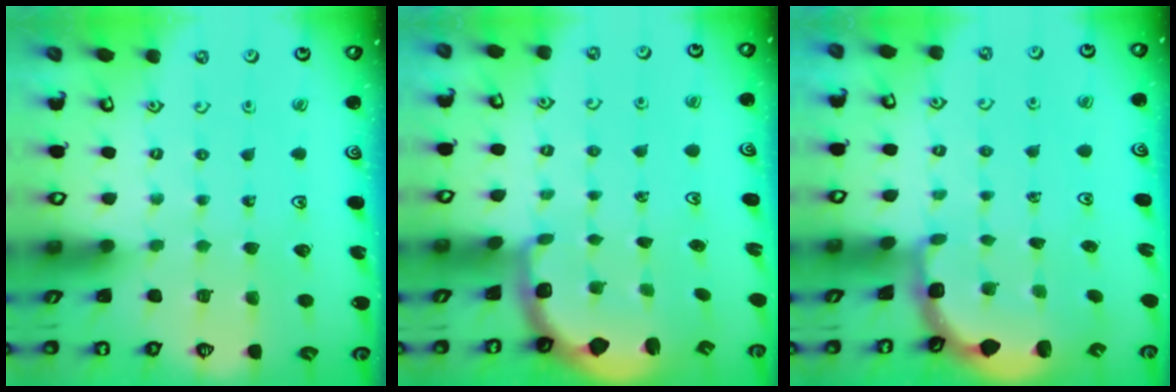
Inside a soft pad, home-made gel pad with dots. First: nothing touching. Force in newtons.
{"total": 2.5, "press": 1.2, "slide": 2.2}
{"total": 2.4, "press": 1.8, "slide": 1.7}